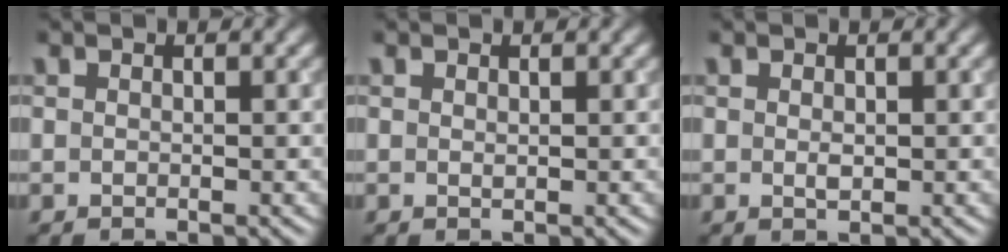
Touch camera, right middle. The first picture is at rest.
{"total": 0.0}
{"total": 0.7, "force": [0.1, 0.4, 0.6], "torque": [-0.012, -0.002, 0.002]}